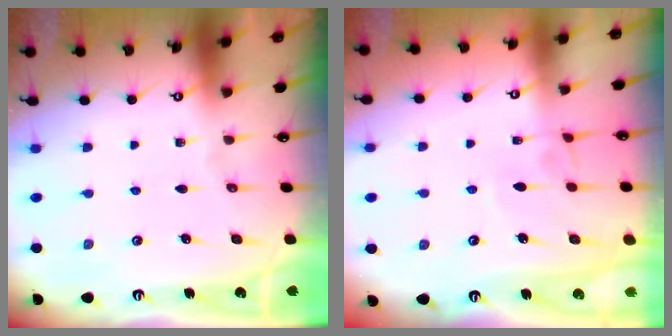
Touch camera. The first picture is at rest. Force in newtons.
{"total": 1.3, "press": 1.3, "slide": 0.5}